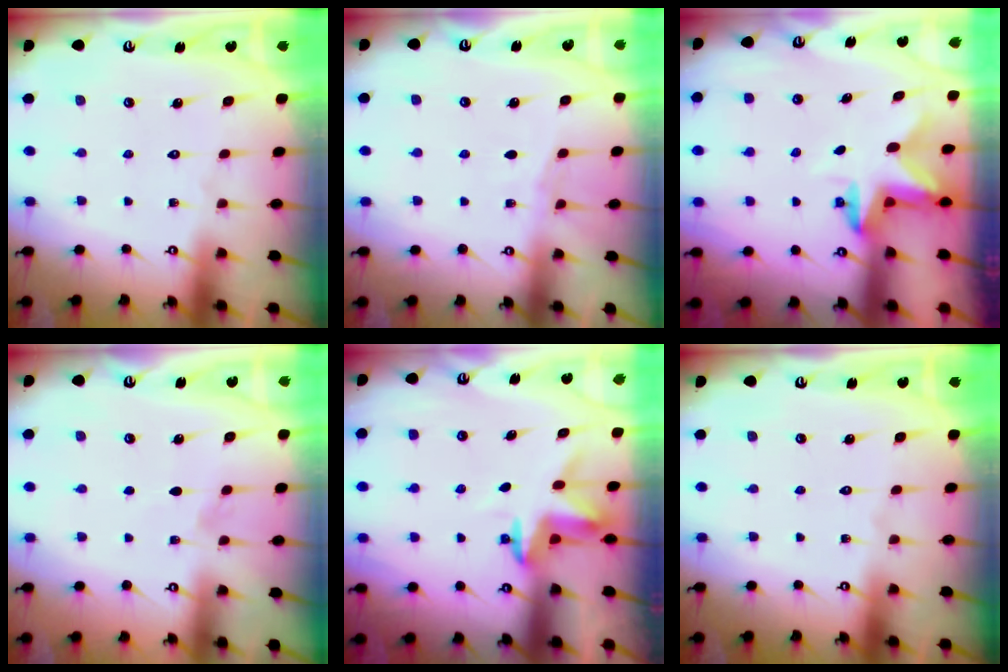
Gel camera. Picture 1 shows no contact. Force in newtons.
{"total": 3.3, "press": 3.3, "slide": 0.4}
{"total": 2.7, "press": 2.7, "slide": 0.5}
{"total": 5.1, "press": 4.5, "slide": 2.5}
{"total": 3.7, "press": 3.6, "slide": 0.2}
{"total": 0.0}